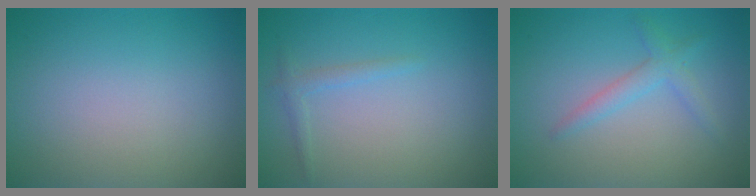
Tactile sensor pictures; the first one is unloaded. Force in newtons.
{"total": 1.1, "press": 1.1, "slide": 0.0}
{"total": 2.0, "press": 2.0, "slide": 0.2}